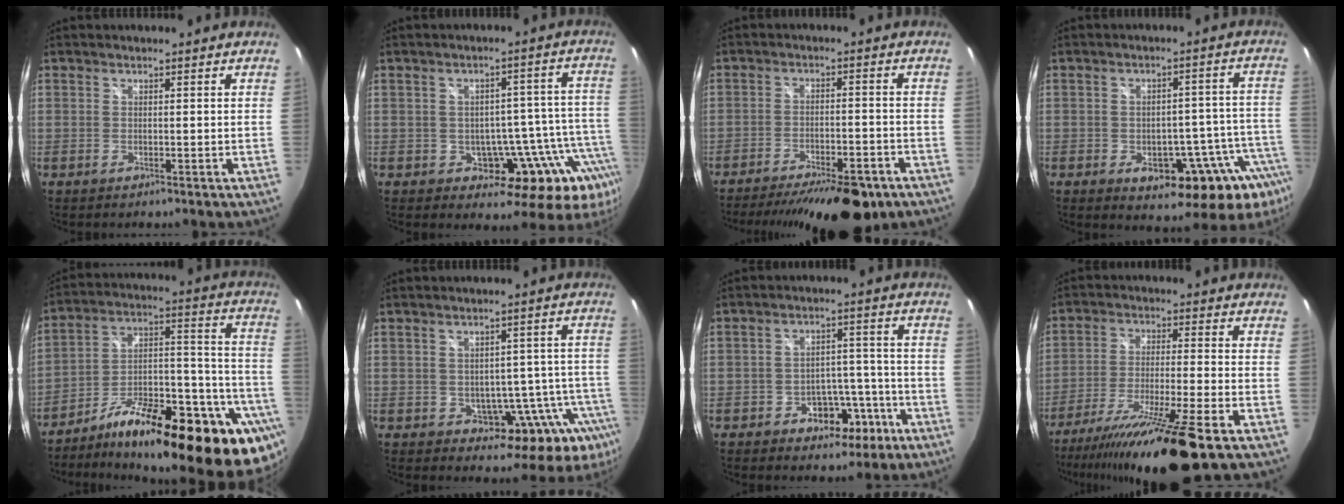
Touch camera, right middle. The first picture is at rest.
{"total": 14.6, "force": [-6.7, 9.3, 9.0], "torque": [-0.098, 0.014, -0.077]}
{"total": 18.6, "force": [-14.1, 5.9, 10.6], "torque": [-0.197, -0.031, -0.197]}
{"total": 17.1, "force": [-9.3, 7.6, 12.2], "torque": [-0.141, -0.016, -0.116]}
{"total": 30.3, "force": [-19.7, 8.2, 21.6], "torque": [-0.264, 0.007, -0.294]}
{"total": 12.2, "force": [-6.0, 7.9, 7.1], "torque": [-0.082, 0.009, -0.067]}
{"total": 7.9, "force": [-4.5, 5.4, 3.6], "torque": [-0.059, 0.027, -0.047]}
{"total": 18.1, "force": [-13.5, -0.5, 12.2], "torque": [-0.236, -0.047, -0.226]}